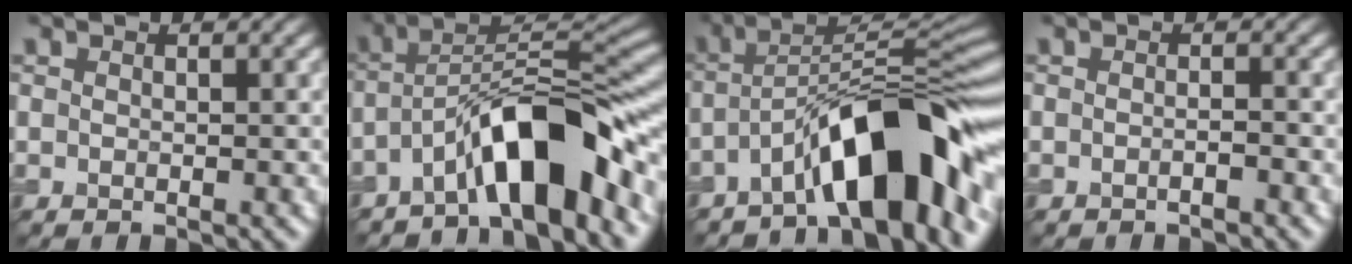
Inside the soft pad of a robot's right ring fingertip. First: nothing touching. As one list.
[{"total": 9.1, "force": [-5.2, 2.3, 7.1], "torque": [-0.106, 0.028, -0.088]}, {"total": 10.9, "force": [-5.9, 3.1, 8.7], "torque": [-0.118, 0.028, -0.099]}, {"total": 0.7, "force": [-0.5, 0.1, 0.5], "torque": [-0.005, 0.005, -0.006]}]